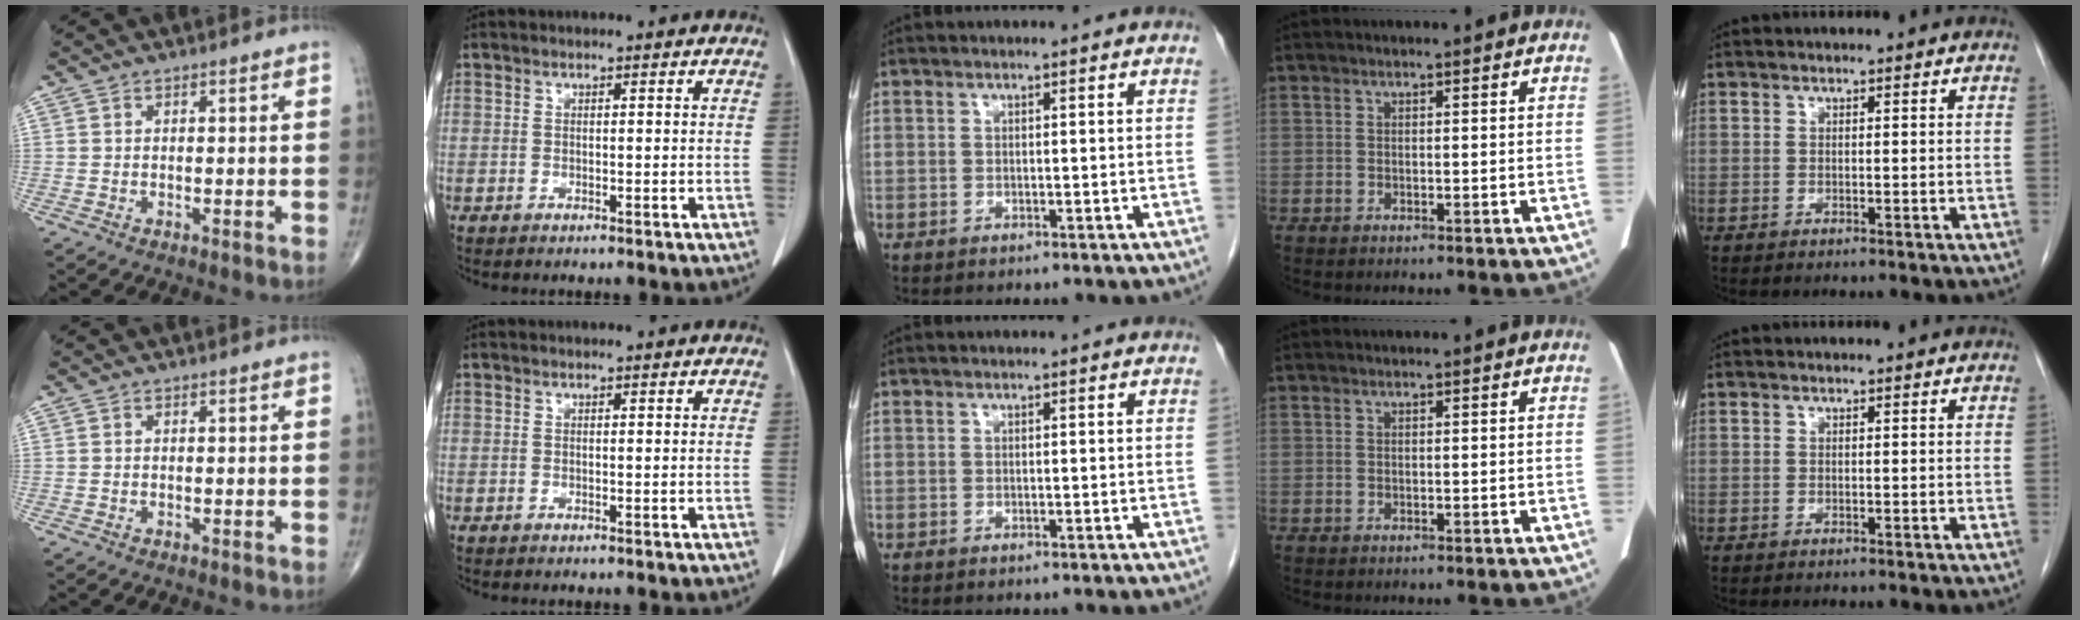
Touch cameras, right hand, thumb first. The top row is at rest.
{}